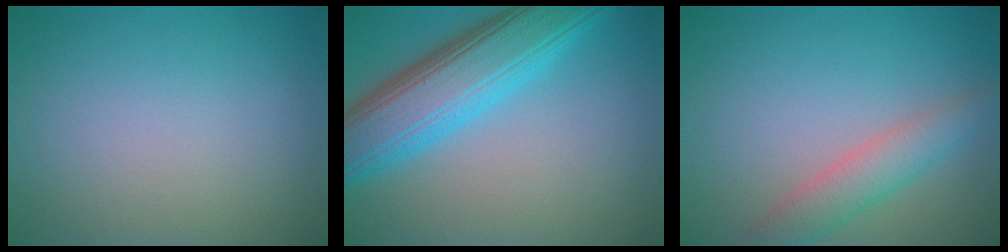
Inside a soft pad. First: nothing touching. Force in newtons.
{"total": 8.8, "press": 8.8, "slide": 0.2}
{"total": 3.4, "press": 3.4, "slide": 0.2}